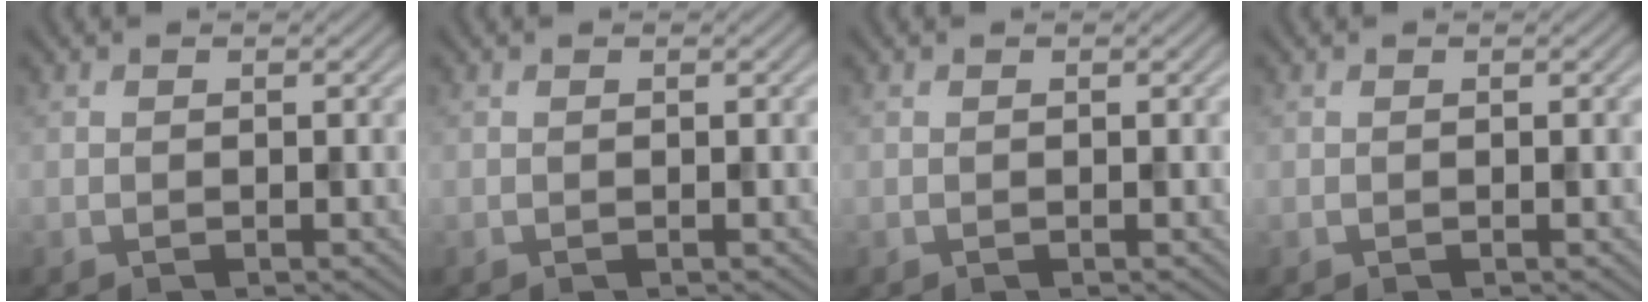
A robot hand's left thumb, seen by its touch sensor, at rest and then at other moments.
{"total": 0.0}
{"total": 0.0}
{"total": 0.0}